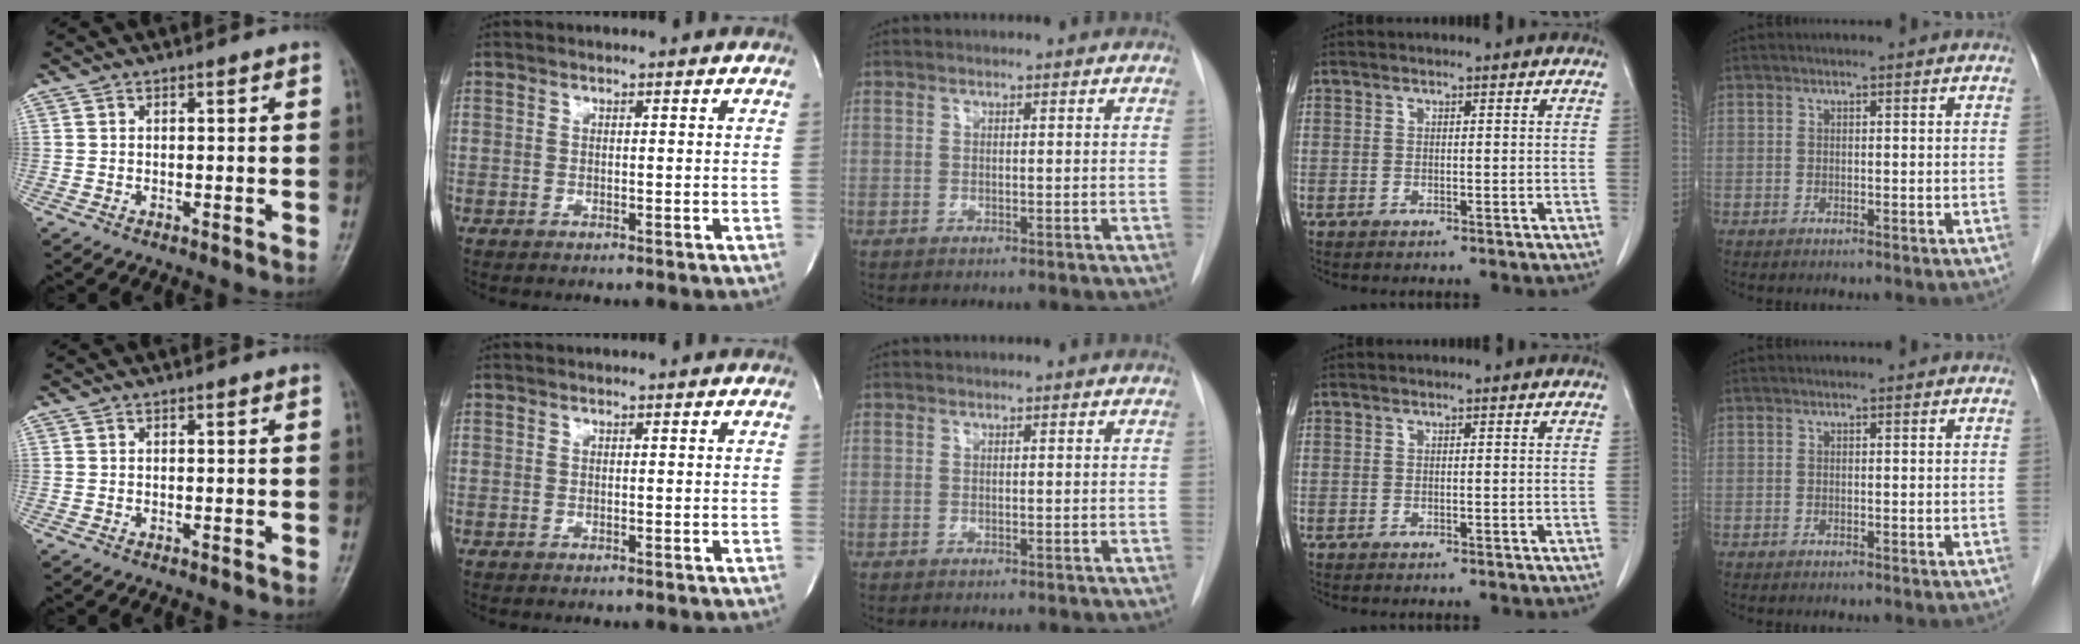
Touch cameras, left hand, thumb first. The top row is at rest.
{}